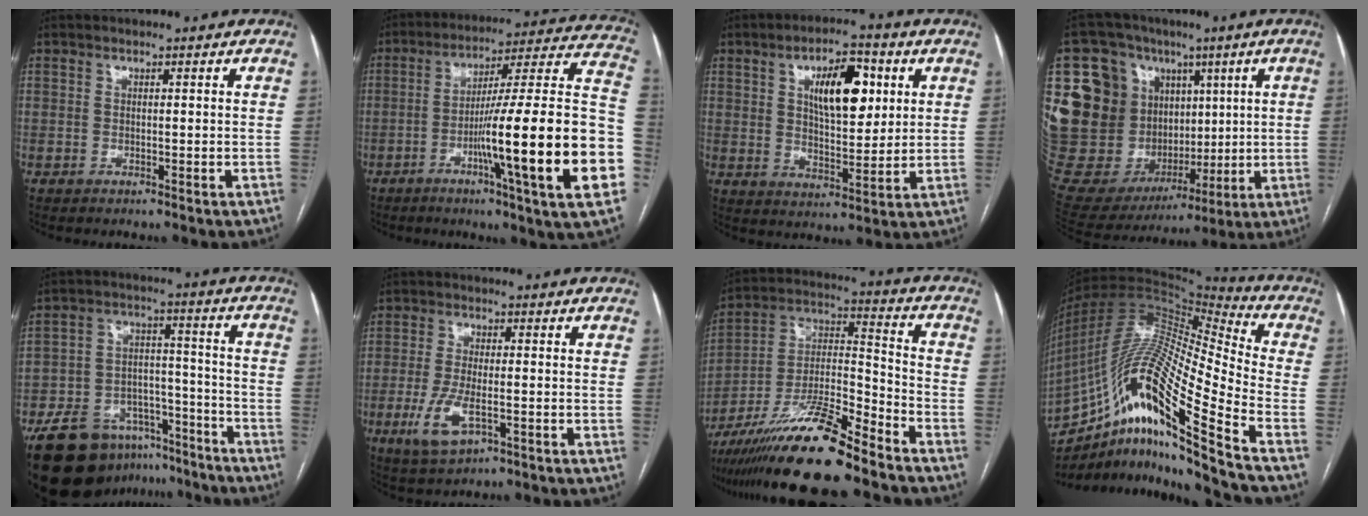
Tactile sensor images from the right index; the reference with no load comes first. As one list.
[{"total": 26.0, "force": [-6.8, -0.2, 25.1], "torque": [-0.287, -0.001, -0.113]}, {"total": 11.3, "force": [3.7, 4.5, 9.7], "torque": [-0.156, 0.012, 0.065]}, {"total": 31.7, "force": [6.7, 24.3, 19.2], "torque": [-0.439, 0.090, 0.149]}, {"total": 17.7, "force": [-13.4, 9.3, 6.9], "torque": [-0.112, 0.047, -0.207]}, {"total": 7.0, "force": [-2.6, 2.4, 6.1], "torque": [-0.132, -0.013, -0.042]}, {"total": 17.2, "force": [-13.4, 1.3, 10.7], "torque": [-0.205, -0.004, -0.240]}, {"total": 23.1, "force": [-13.4, 0.8, 18.8], "torque": [-0.375, -0.005, -0.245]}]